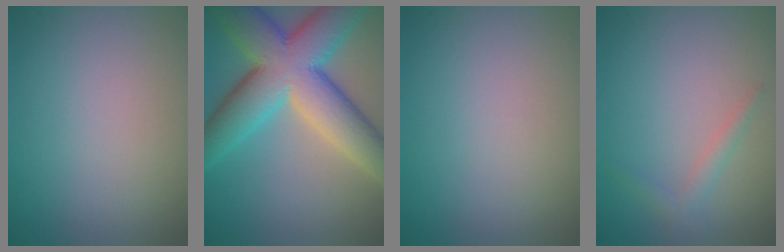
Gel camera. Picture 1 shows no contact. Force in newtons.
{"total": 12.0, "press": 12.0, "slide": 0.2}
{"total": 0.0}
{"total": 1.3, "press": 1.3, "slide": 0.0}